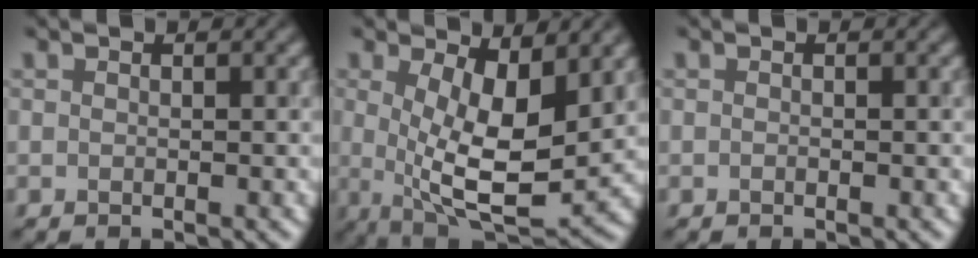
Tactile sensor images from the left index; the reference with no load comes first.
{"total": 8.7, "force": [1.4, 3.8, 7.7], "torque": [-0.140, -0.018, 0.029]}
{"total": 0.0}